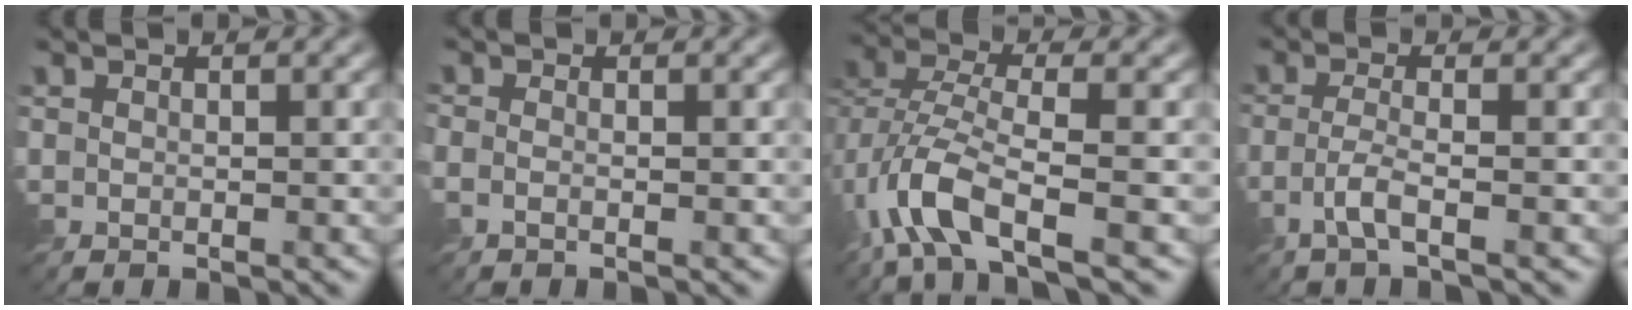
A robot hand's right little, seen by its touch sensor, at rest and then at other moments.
{"total": 1.0, "force": [-0.5, 0.4, 0.7], "torque": [-0.019, -0.005, -0.013]}
{"total": 5.9, "force": [-2.9, 2.1, 4.7], "torque": [-0.103, 0.000, -0.067]}
{"total": 2.5, "force": [-1.3, 0.4, 2.1], "torque": [-0.045, 0.002, -0.036]}